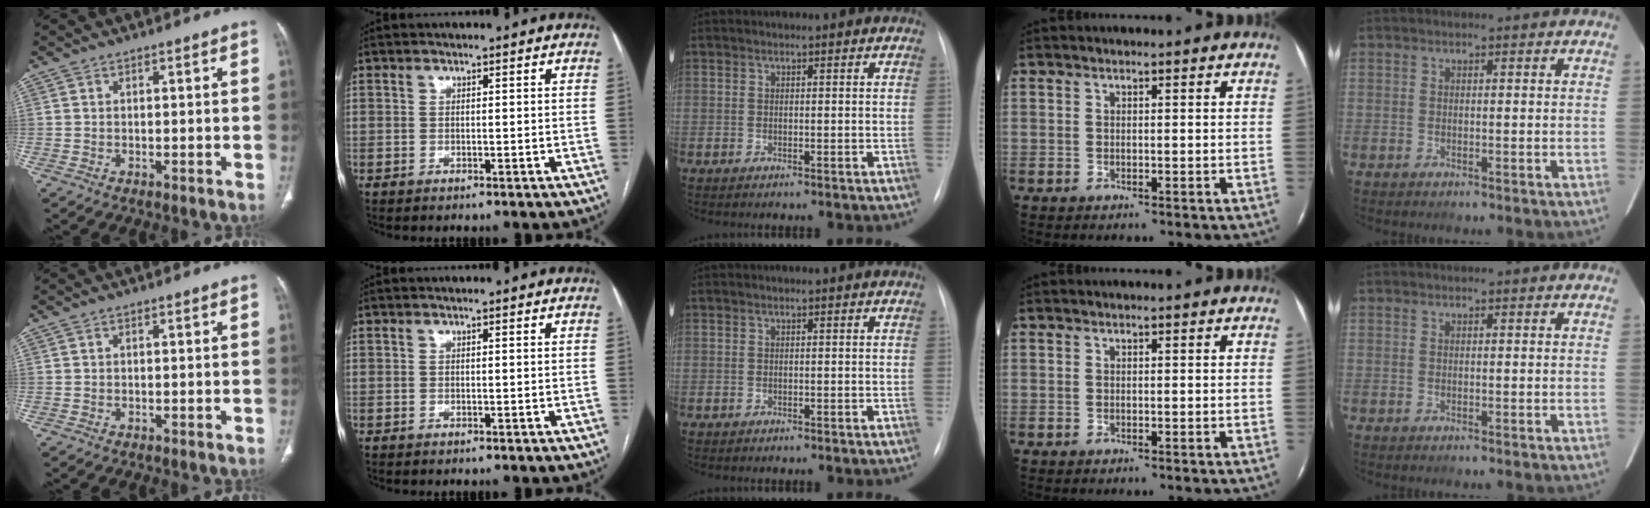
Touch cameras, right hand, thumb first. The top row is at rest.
{}